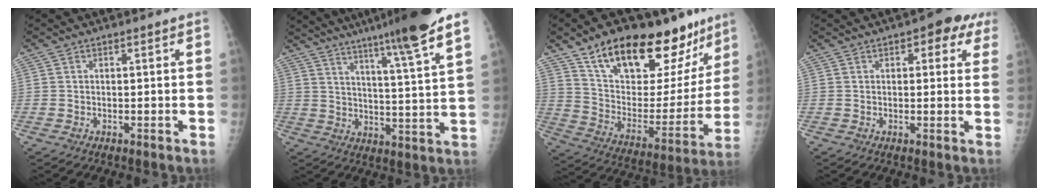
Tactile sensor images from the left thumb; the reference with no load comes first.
{"total": 17.6, "force": [13.2, -0.6, 11.7], "torque": [-0.169, -0.064, 0.181]}
{"total": 28.3, "force": [18.9, 12.3, 17.2], "torque": [-0.215, -0.061, 0.301]}
{"total": 6.3, "force": [3.2, 3.1, 4.4], "torque": [-0.016, -0.004, 0.027]}